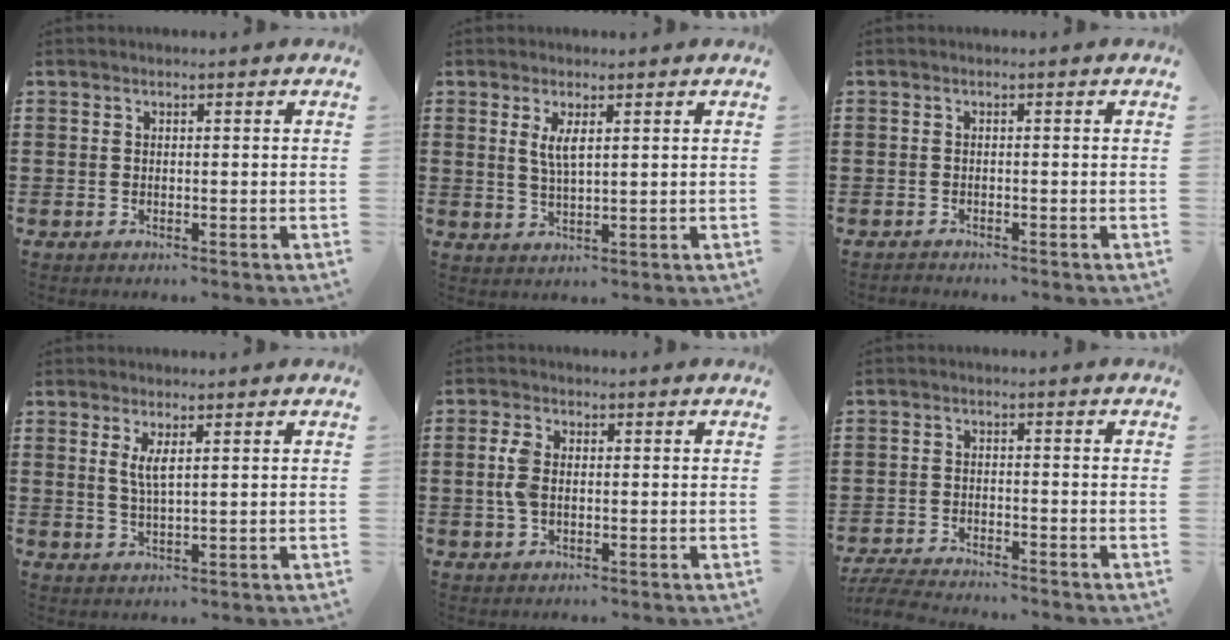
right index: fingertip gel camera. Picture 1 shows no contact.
{"total": 3.1, "force": [1.1, 0.8, 2.7], "torque": [-0.058, 0.003, 0.018]}
{"total": 0.8, "force": [-0.7, 0.1, -0.1], "torque": [-0.001, 0.001, -0.016]}
{"total": 2.8, "force": [1.1, 0.6, 2.5], "torque": [-0.054, 0.001, 0.018]}
{"total": 3.8, "force": [0.1, 2.2, 3.1], "torque": [-0.078, 0.001, -0.003]}
{"total": 4.2, "force": [-4.1, 0.2, 0.7], "torque": [-0.033, -0.009, -0.089]}